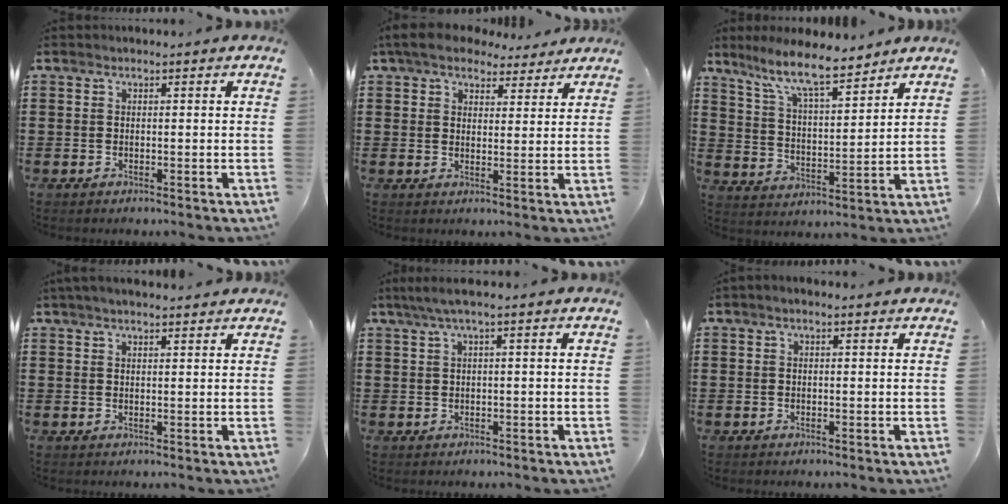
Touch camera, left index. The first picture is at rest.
{"total": 5.9, "force": [5.0, 2.4, 2.2], "torque": [-0.062, -0.003, 0.092]}
{"total": 9.0, "force": [7.6, 1.2, 4.7], "torque": [-0.115, -0.030, 0.135]}
{"total": 2.1, "force": [1.9, 0.3, 0.9], "torque": [-0.020, 0.004, 0.035]}
{"total": 2.2, "force": [0.5, 0.0, 2.2], "torque": [-0.046, -0.005, 0.005]}
{"total": 0.7, "force": [0.3, 0.2, 0.6], "torque": [-0.011, 0.003, 0.004]}